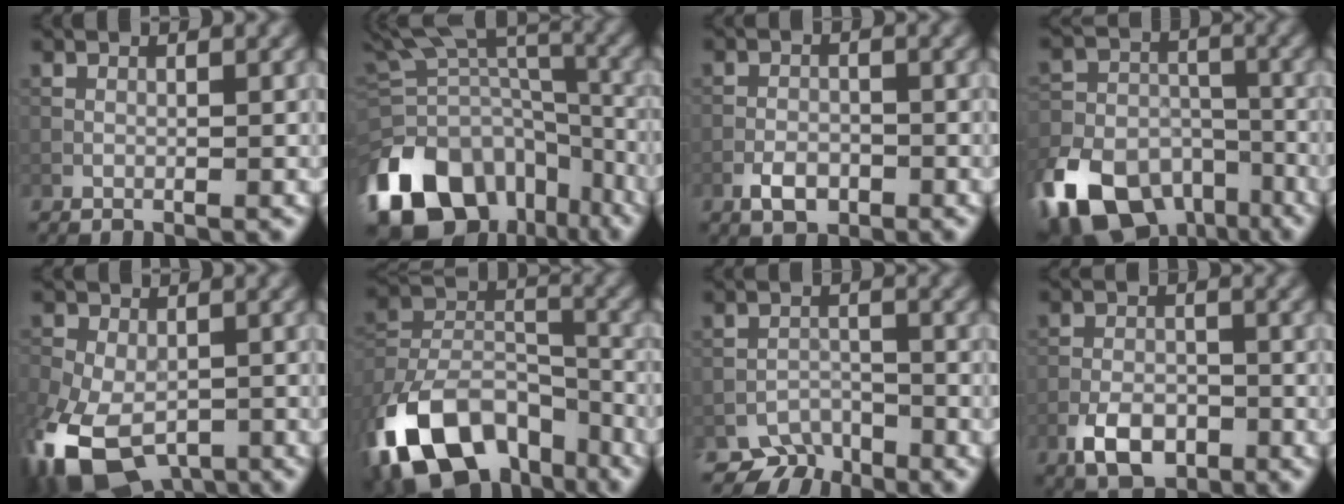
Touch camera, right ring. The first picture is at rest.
{"total": 15.4, "force": [-9.0, 9.5, 8.1], "torque": [-0.207, -0.003, -0.140]}
{"total": 2.5, "force": [-1.4, 1.5, 1.5], "torque": [-0.023, 0.002, -0.029]}
{"total": 14.6, "force": [-9.1, 9.1, 6.9], "torque": [-0.159, -0.028, -0.157]}
{"total": 13.6, "force": [-6.3, 8.2, 8.8], "torque": [-0.192, -0.049, -0.108]}
{"total": 14.5, "force": [-8.6, 8.7, 7.8], "torque": [-0.173, 0.005, -0.152]}
{"total": 2.9, "force": [-2.5, 1.4, 0.3], "torque": [0.008, 0.002, -0.045]}
{"total": 4.4, "force": [-2.4, 2.6, 2.7], "torque": [-0.044, -0.004, -0.048]}